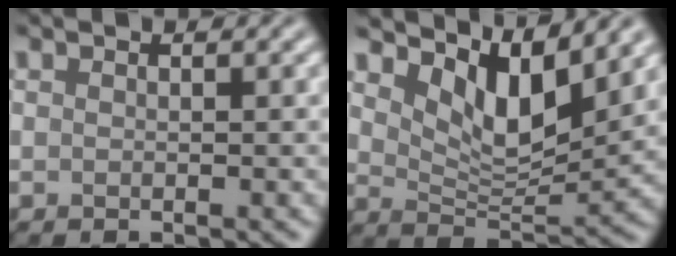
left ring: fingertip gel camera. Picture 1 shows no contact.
{"total": 6.3, "force": [3.7, 2.4, 4.4], "torque": [-0.084, -0.010, 0.060]}